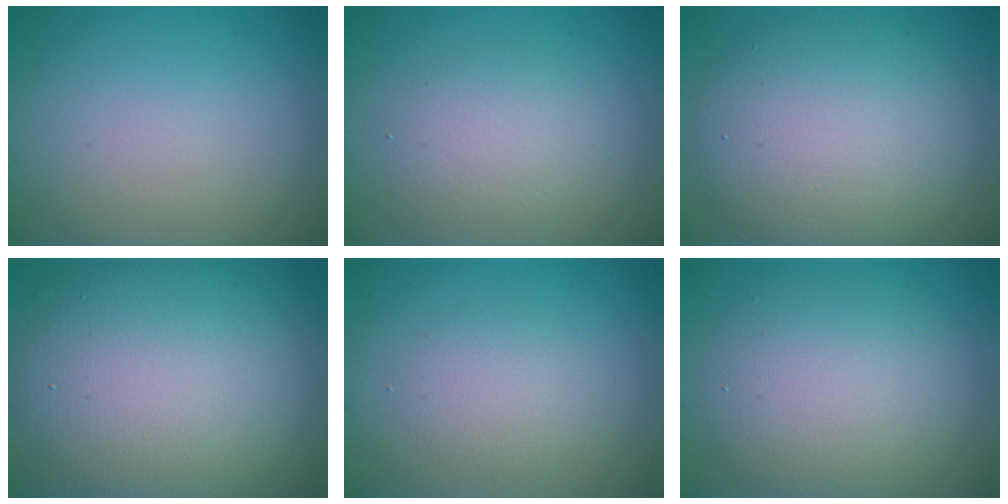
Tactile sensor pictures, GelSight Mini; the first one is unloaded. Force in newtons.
{"total": 2.9, "press": 2.8, "slide": 0.3}
{"total": 8.0, "press": 8.0, "slide": 0.2}
{"total": 14.3, "press": 14.3, "slide": 1.3}
{"total": 2.0, "press": 2.0, "slide": 0.1}
{"total": 5.4, "press": 5.4, "slide": 0.3}